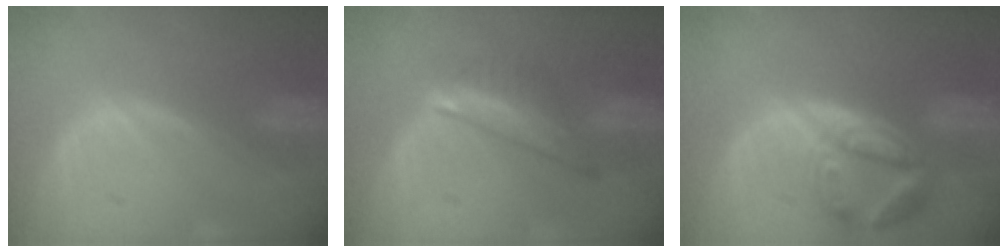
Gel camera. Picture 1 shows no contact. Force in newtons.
{"total": 6.9, "press": 6.0, "slide": 3.3}
{"total": 7.9, "press": 7.0, "slide": 3.6}